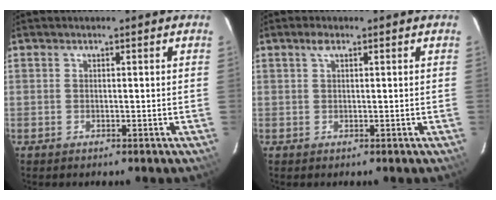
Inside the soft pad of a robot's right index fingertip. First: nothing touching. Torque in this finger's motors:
{"motor_torque": [0.12, 0.00, 0.02, 0.03]}